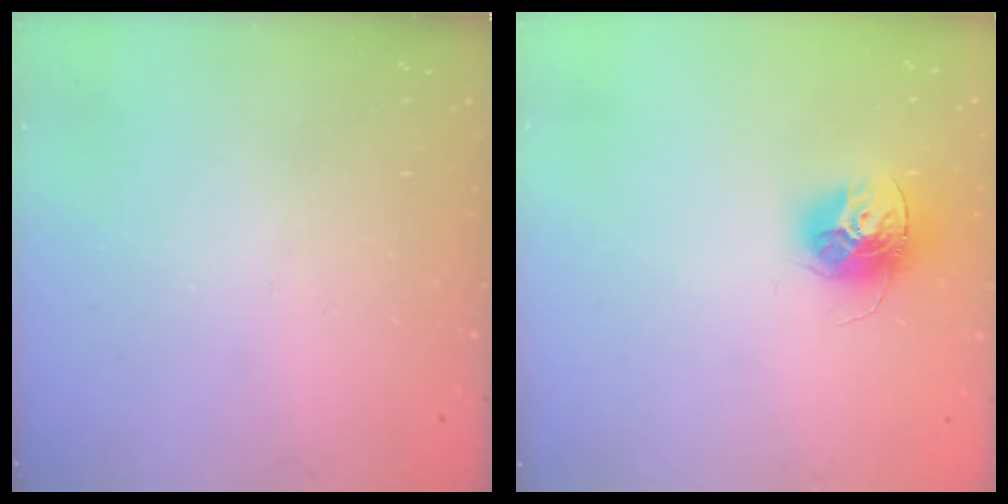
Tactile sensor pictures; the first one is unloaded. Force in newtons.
{"total": 12.2, "press": 12.2, "slide": 0.4}